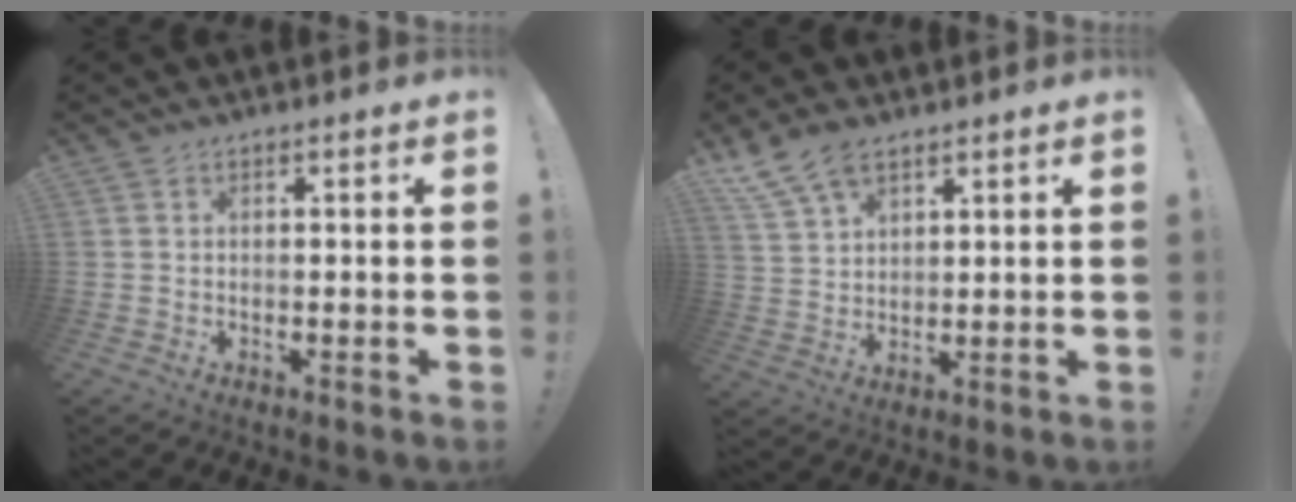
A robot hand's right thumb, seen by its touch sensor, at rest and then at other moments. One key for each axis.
{"total": 9.3, "fx": 6.9, "fy": 4.8, "fz": 4.1, "tx": -0.086, "ty": -0.029, "tz": 0.137}